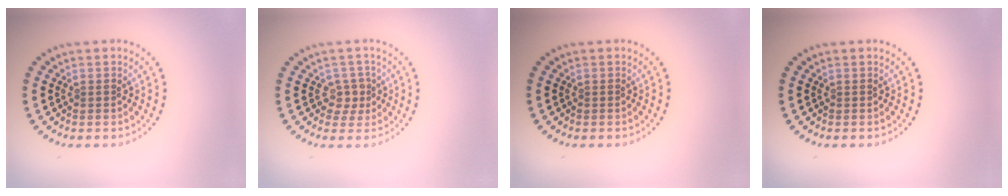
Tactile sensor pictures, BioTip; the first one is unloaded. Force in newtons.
{"total": 1.8, "press": 1.5, "slide": 1.0}
{"total": 0.0}
{"total": 0.0}